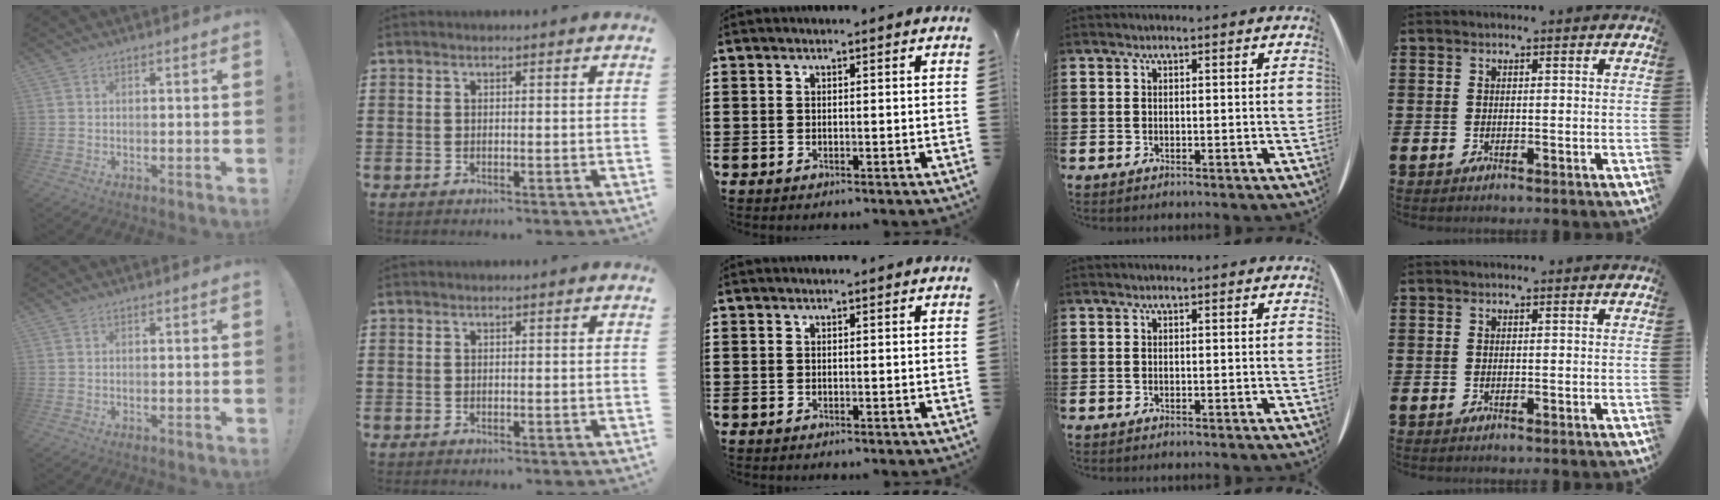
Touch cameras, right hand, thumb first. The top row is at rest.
{}